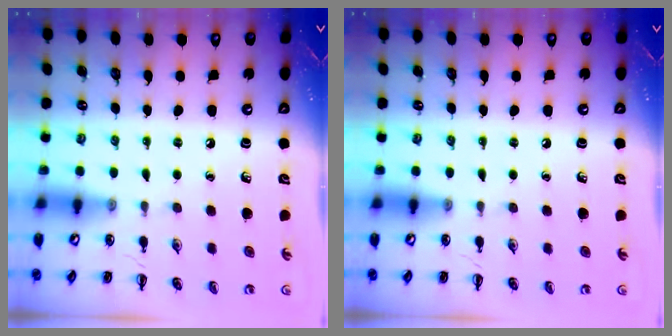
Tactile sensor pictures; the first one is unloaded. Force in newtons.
{"total": 0.0}